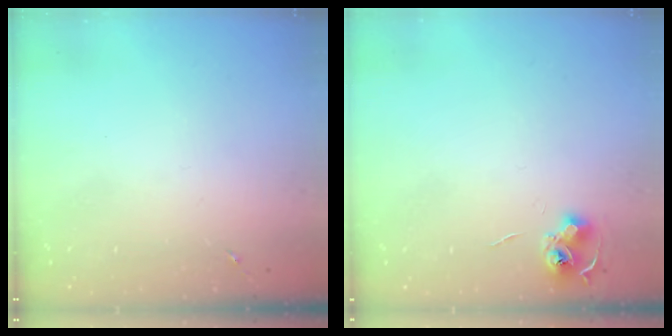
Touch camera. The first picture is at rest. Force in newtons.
{"total": 6.8, "press": 6.8, "slide": 0.7}